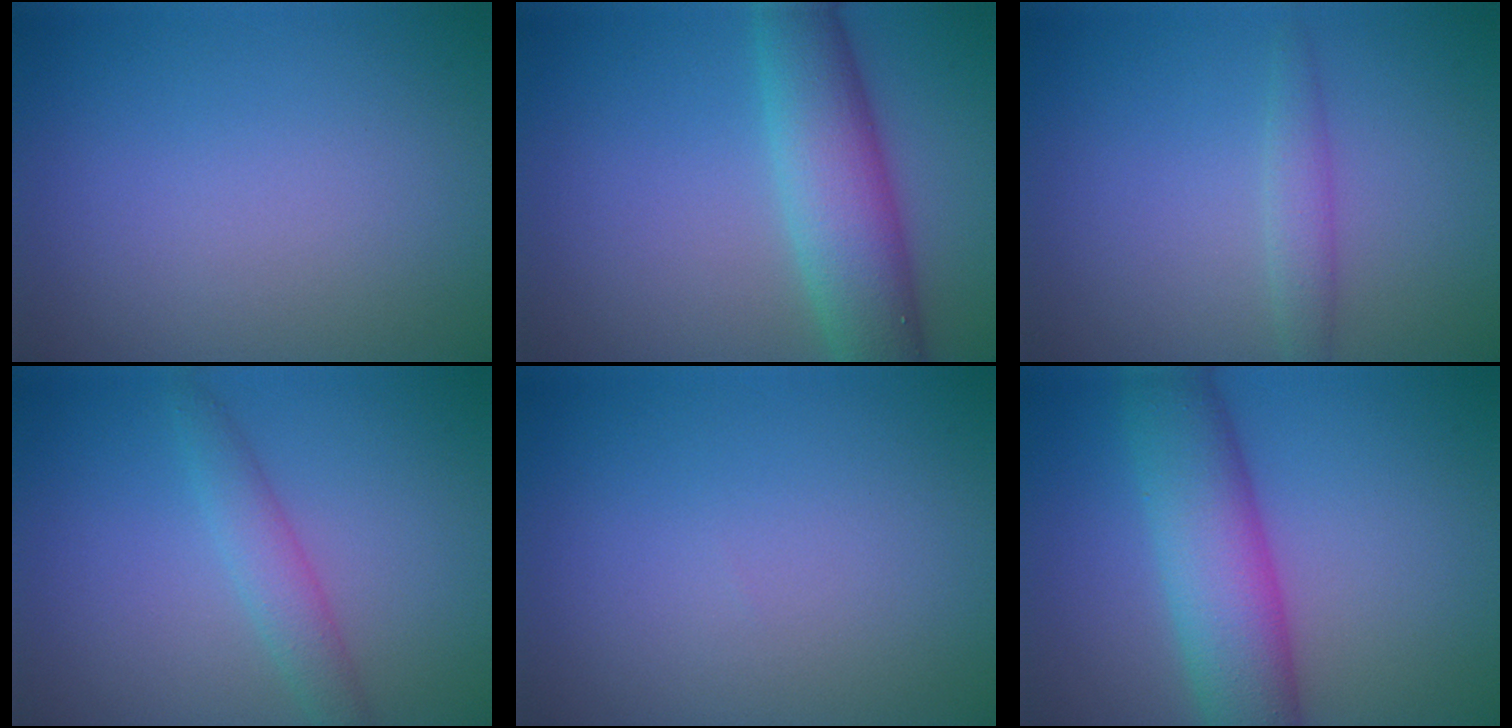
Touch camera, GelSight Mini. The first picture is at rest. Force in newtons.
{"total": 6.9, "press": 6.9, "slide": 0.1}
{"total": 1.7, "press": 1.7, "slide": 0.1}
{"total": 2.3, "press": 2.3, "slide": 0.1}
{"total": 0.0}
{"total": 7.3, "press": 7.2, "slide": 0.1}